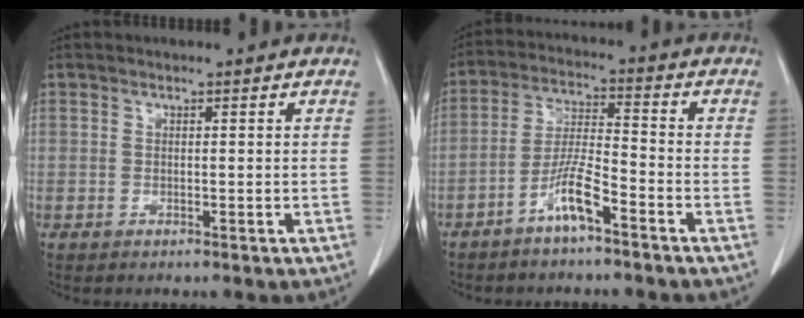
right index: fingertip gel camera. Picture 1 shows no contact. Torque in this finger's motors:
{"motor_torque": [0.77, -0.49, 0.23, 0.09]}